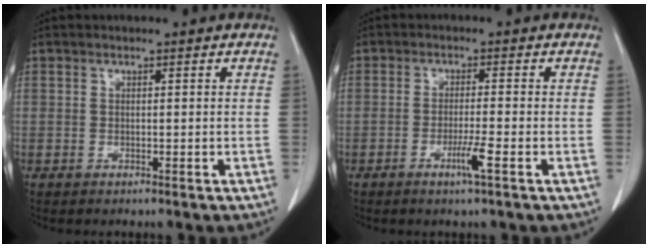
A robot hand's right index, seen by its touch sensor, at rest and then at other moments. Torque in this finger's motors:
{"motor_torque": [0.57, -0.07, 0.15, 0.04]}